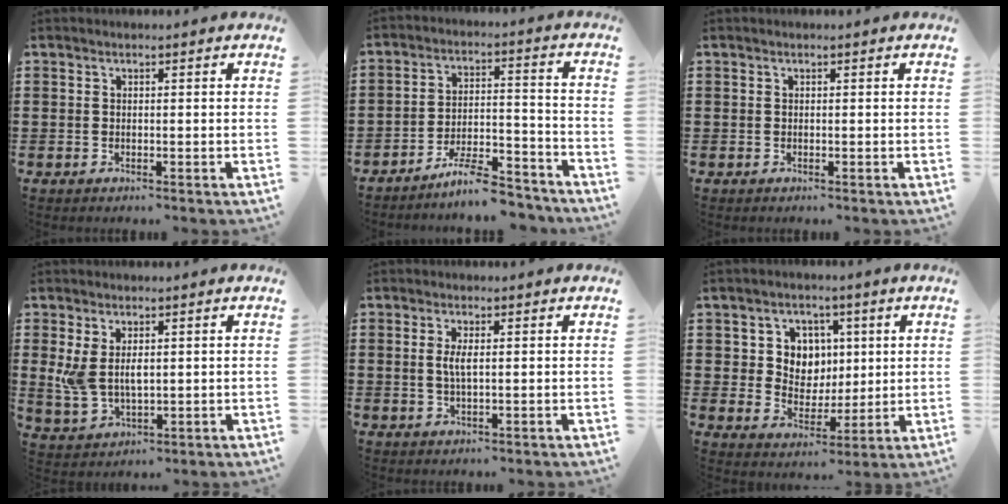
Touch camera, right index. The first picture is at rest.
{"total": 7.6, "force": [-6.9, 1.1, 3.1], "torque": [-0.048, 0.019, -0.129]}
{"total": 0.0}
{"total": 4.8, "force": [1.1, 2.9, 3.7], "torque": [-0.090, 0.002, 0.017]}
{"total": 2.4, "force": [0.3, 0.4, 2.4], "torque": [-0.047, -0.003, 0.003]}
{"total": 6.3, "force": [2.0, 5.8, 1.7], "torque": [-0.057, 0.009, 0.034]}